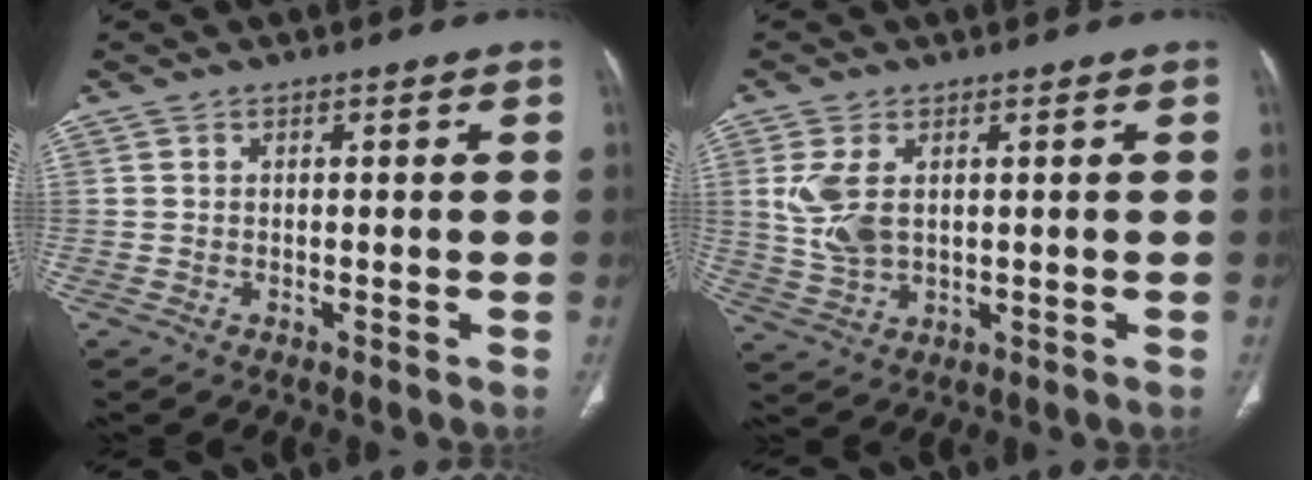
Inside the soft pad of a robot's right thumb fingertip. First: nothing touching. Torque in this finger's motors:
{"motor_torque": [0.38, -0.06, 0.49, 0.73, 0.22]}